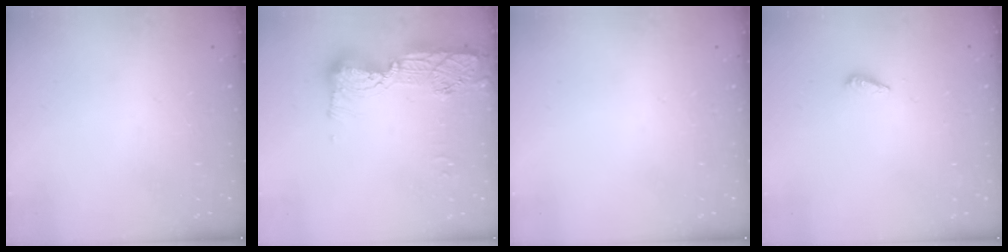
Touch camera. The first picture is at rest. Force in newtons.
{"total": 15.1, "press": 15.0, "slide": 1.0}
{"total": 0.0}
{"total": 2.9, "press": 2.9, "slide": 0.3}